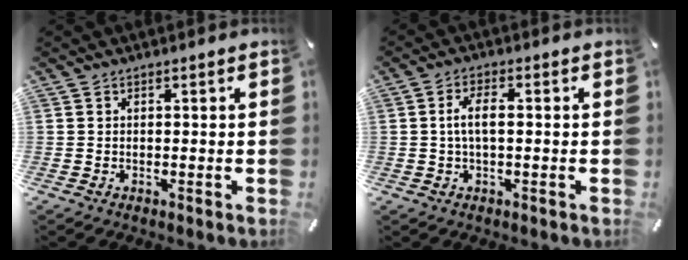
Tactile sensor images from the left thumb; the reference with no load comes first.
{"total": 5.3, "force": [0.1, 2.1, 4.9], "torque": [-0.096, 0.006, -0.003]}